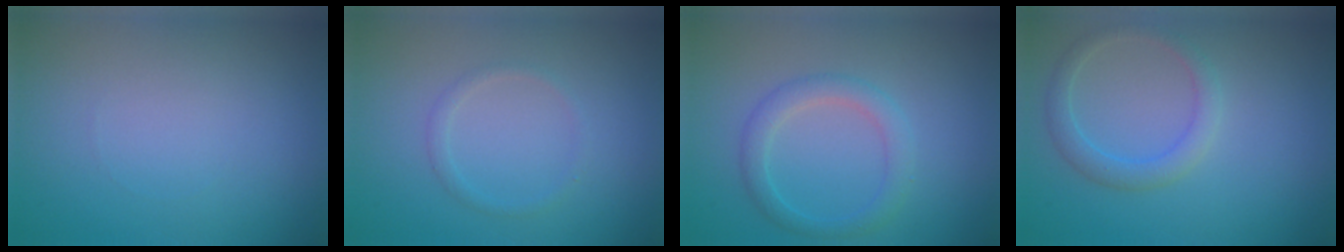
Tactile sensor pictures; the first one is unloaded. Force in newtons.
{"total": 1.0, "press": 1.0, "slide": 0.0}
{"total": 2.4, "press": 2.4, "slide": 0.1}
{"total": 2.2, "press": 2.2, "slide": 0.1}